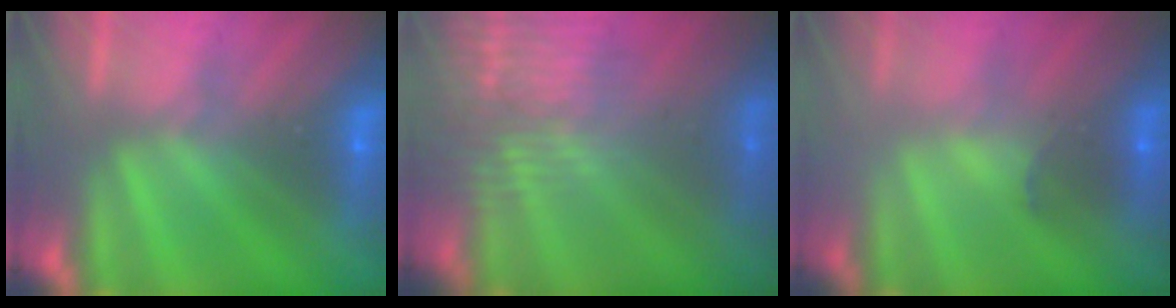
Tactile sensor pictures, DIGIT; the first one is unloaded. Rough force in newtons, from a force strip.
{"total": 3.2}
{"total": 2.1}